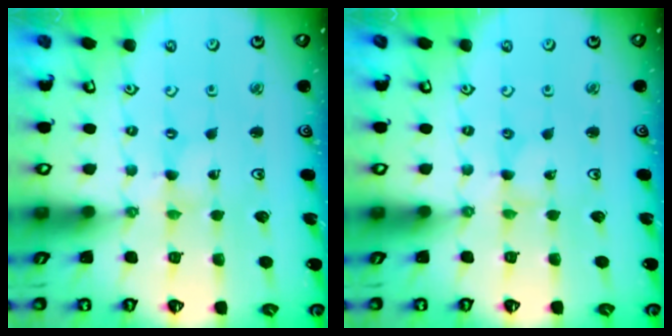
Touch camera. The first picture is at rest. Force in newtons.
{"total": 0.0}